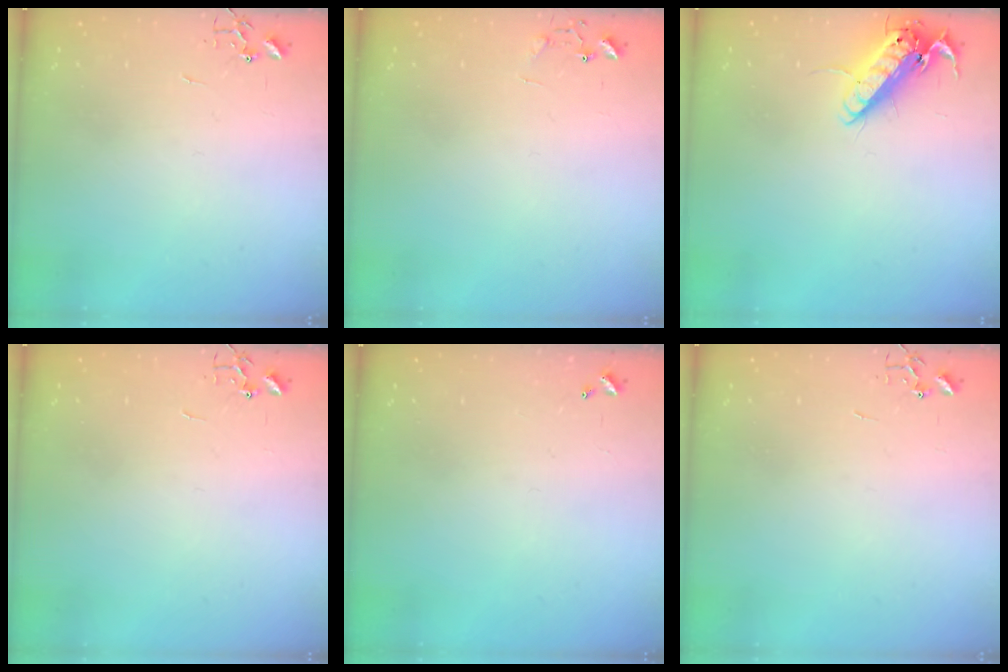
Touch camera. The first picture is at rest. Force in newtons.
{"total": 5.3, "press": 5.2, "slide": 0.4}
{"total": 13.6, "press": 13.5, "slide": 2.3}
{"total": 0.0}
{"total": 0.0}
{"total": 0.0}